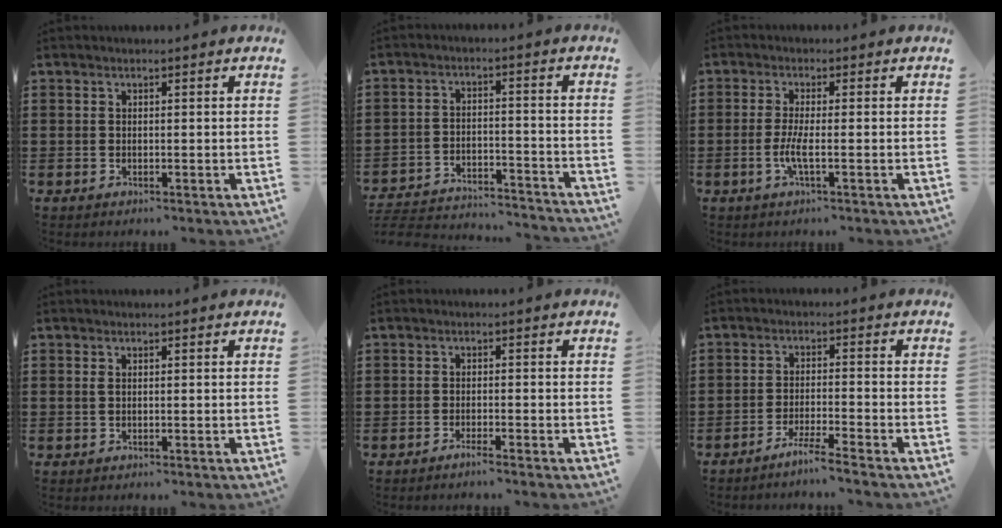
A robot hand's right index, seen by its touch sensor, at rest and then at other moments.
{"total": 4.8, "force": [-4.7, 0.4, 1.0], "torque": [-0.027, 0.000, -0.097]}
{"total": 3.3, "force": [-1.1, 0.2, 3.2], "torque": [-0.070, -0.010, -0.026]}
{"total": 0.7, "force": [0.2, 0.2, 0.6], "torque": [-0.013, 0.001, 0.003]}
{"total": 1.5, "force": [-1.3, -0.2, 0.7], "torque": [-0.011, -0.003, -0.023]}
{"total": 3.7, "force": [-3.3, -0.8, 1.4], "torque": [-0.031, -0.008, -0.065]}